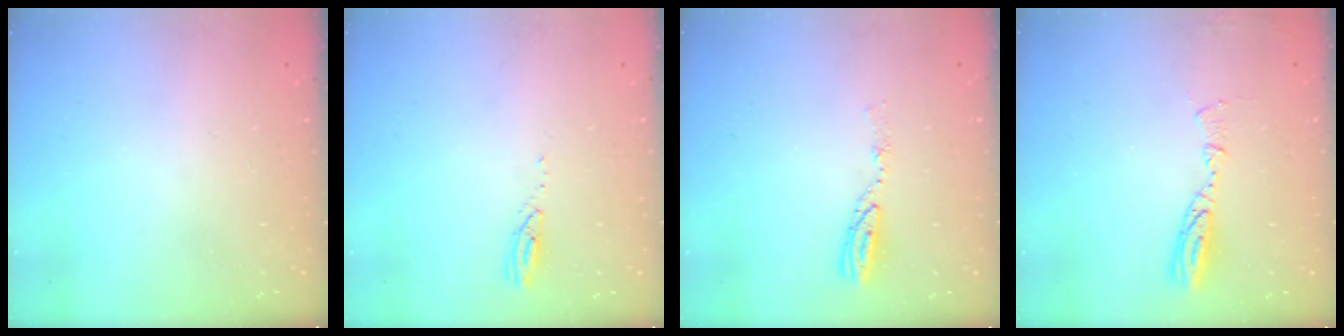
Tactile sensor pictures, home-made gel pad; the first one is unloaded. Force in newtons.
{"total": 3.2, "press": 3.2, "slide": 0.2}
{"total": 5.2, "press": 5.2, "slide": 0.3}
{"total": 8.0, "press": 8.0, "slide": 0.7}